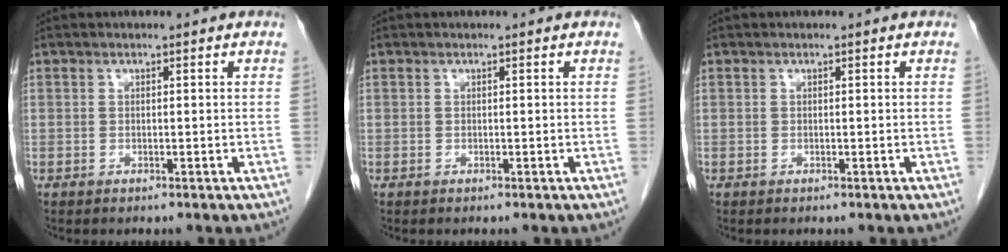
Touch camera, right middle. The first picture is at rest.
{"total": 0.0}
{"total": 0.0}